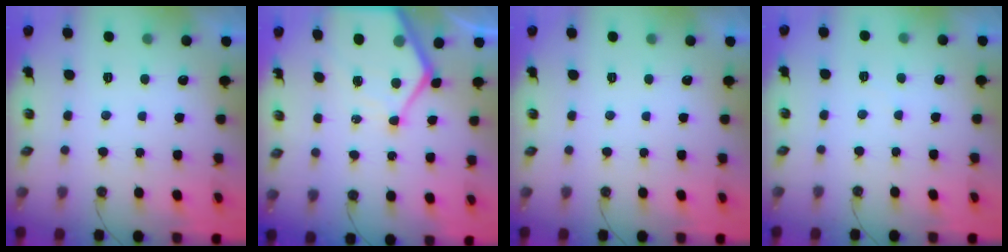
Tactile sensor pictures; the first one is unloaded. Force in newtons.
{"total": 12.3, "press": 12.2, "slide": 1.2}
{"total": 0.0}
{"total": 2.4, "press": 2.4, "slide": 0.4}